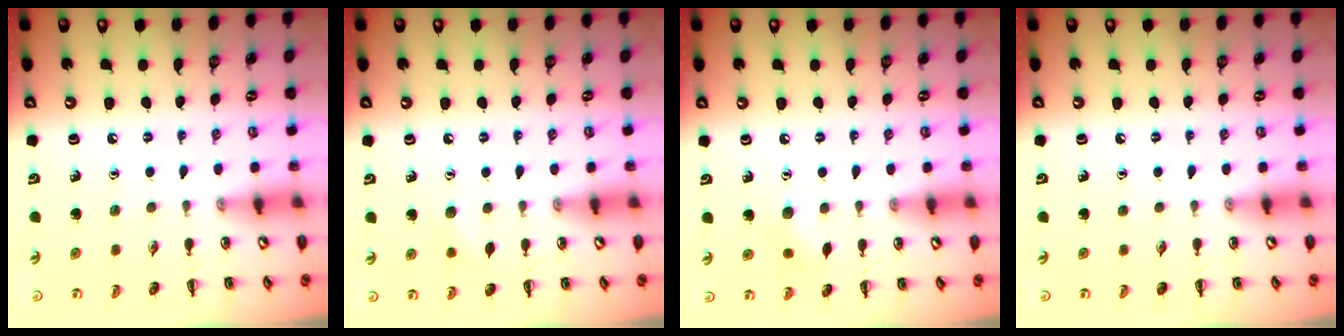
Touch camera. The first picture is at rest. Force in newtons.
{"total": 5.1, "press": 4.9, "slide": 1.3}
{"total": 6.2, "press": 6.0, "slide": 1.6}
{"total": 0.0}